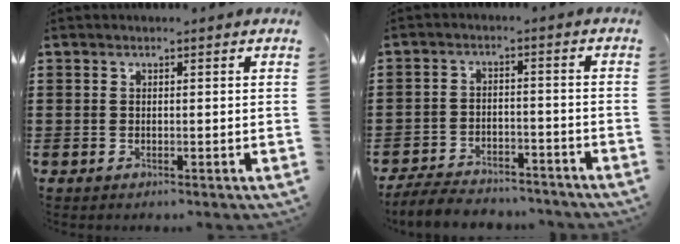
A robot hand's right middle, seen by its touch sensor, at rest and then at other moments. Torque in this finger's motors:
{"motor_torque": [0.55, -0.07, 0.25, 0.08]}